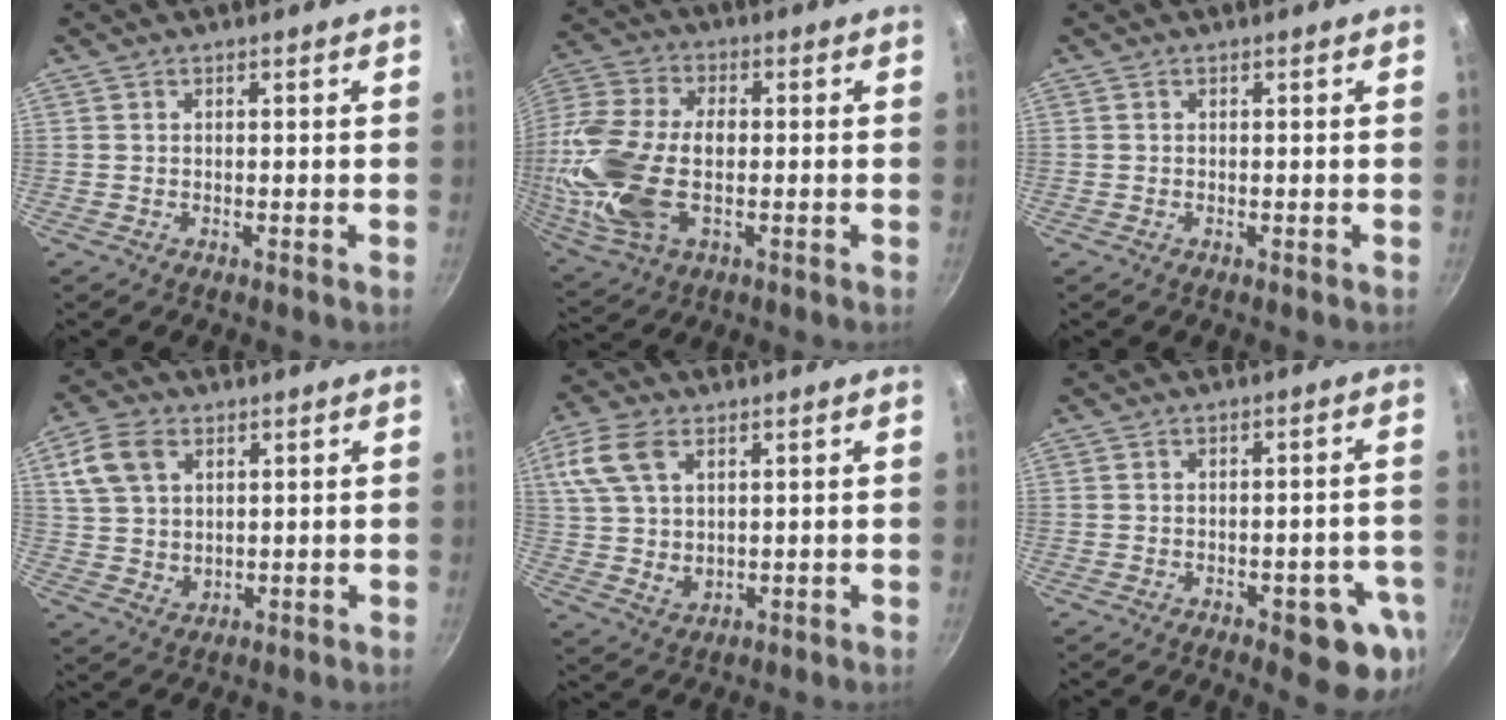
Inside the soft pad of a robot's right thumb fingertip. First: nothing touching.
{"total": 19.6, "force": [-1.5, 11.5, 15.8], "torque": [-0.335, 0.017, -0.033]}
{"total": 0.0}
{"total": 9.5, "force": [3.9, 6.4, 5.8], "torque": [-0.103, -0.008, 0.076]}
{"total": 10.6, "force": [4.2, 6.5, 7.3], "torque": [-0.138, -0.004, 0.083]}
{"total": 9.4, "force": [-3.6, 4.0, 7.8], "torque": [-0.056, 0.010, -0.040]}